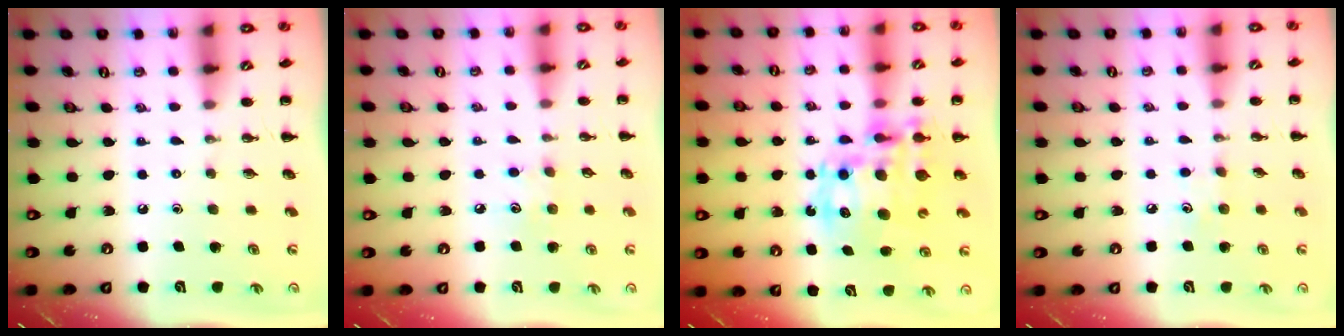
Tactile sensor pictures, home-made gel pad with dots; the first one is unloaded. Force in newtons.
{"total": 5.8, "press": 5.6, "slide": 1.4}
{"total": 16.0, "press": 15.5, "slide": 3.6}
{"total": 6.3, "press": 6.0, "slide": 2.0}